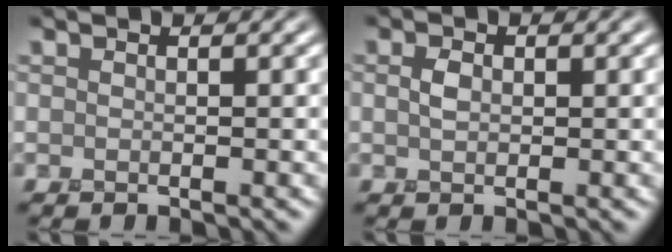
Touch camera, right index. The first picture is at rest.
{"total": 1.1, "force": [-0.2, 0.8, 0.7], "torque": [-0.013, -0.002, -0.006]}